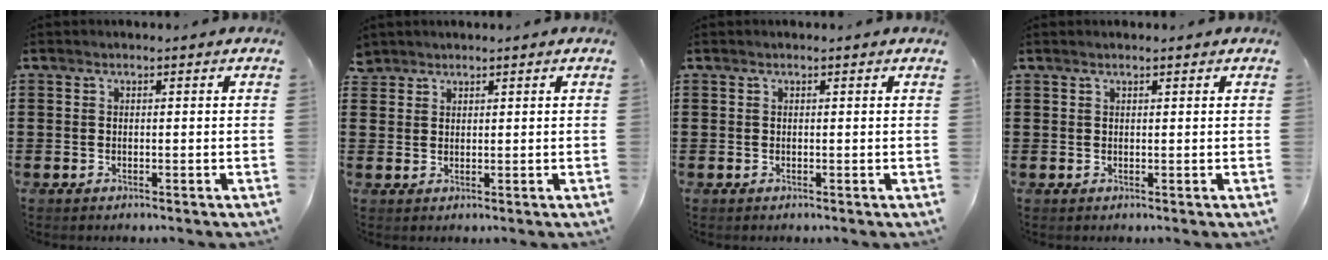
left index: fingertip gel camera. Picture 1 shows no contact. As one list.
[{"total": 1.9, "force": [1.7, 1.0, 0.0], "torque": [-0.005, 0.004, 0.034]}, {"total": 0.0}, {"total": 0.7, "force": [0.5, 0.1, 0.4], "torque": [-0.008, 0.000, 0.010]}]